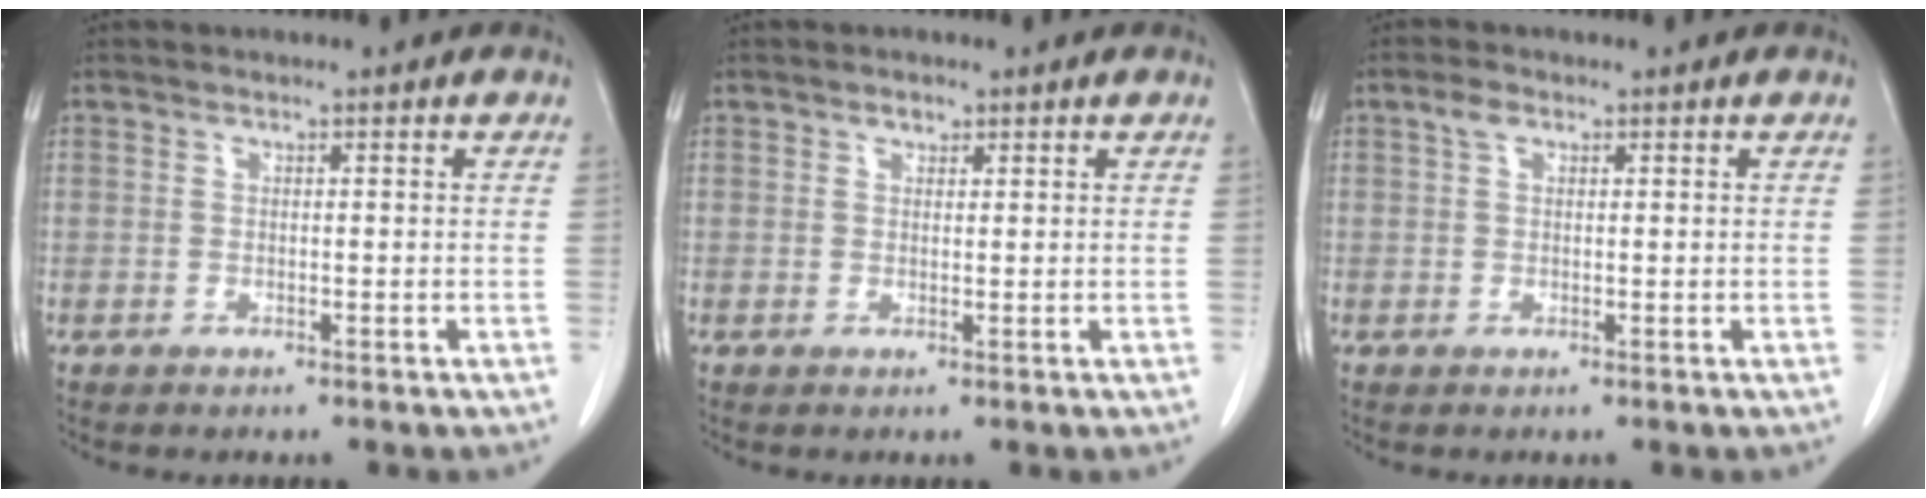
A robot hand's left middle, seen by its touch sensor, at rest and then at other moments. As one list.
[{"total": 1.0, "force": [0.7, 0.6, 0.3], "torque": [-0.005, -0.004, 0.011]}, {"total": 1.5, "force": [0.8, 0.9, 1.0], "torque": [-0.021, 0.009, 0.015]}]